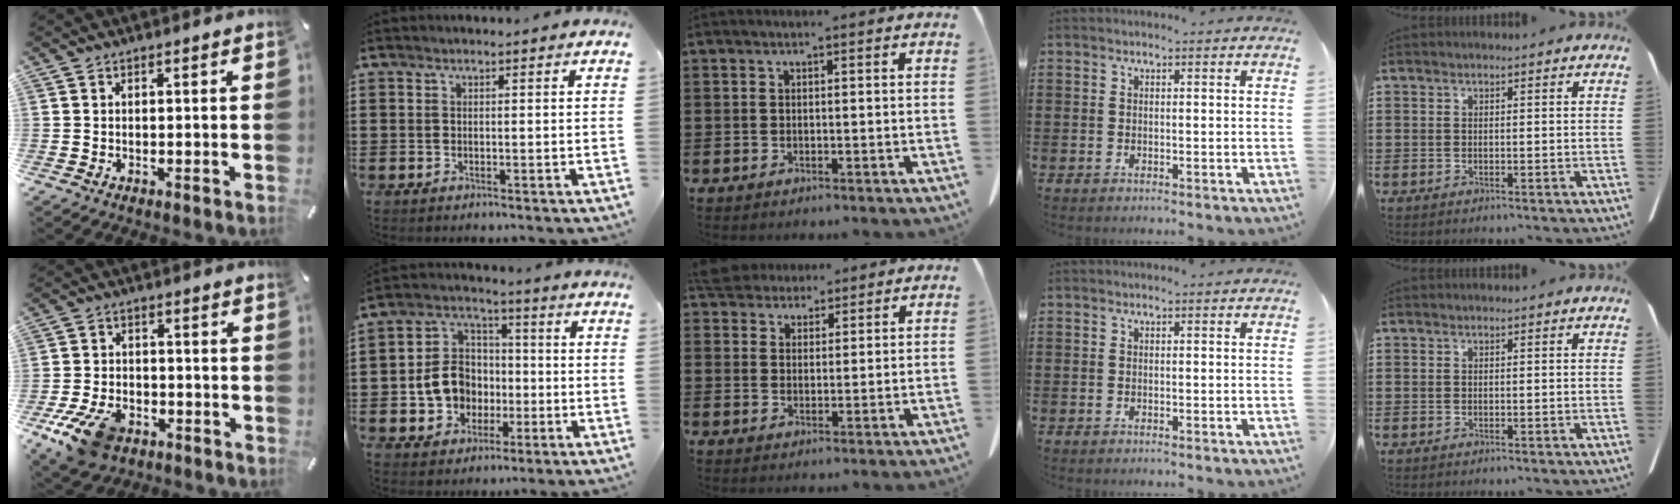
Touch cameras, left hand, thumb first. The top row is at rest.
{"thumb": {"total": 11.1, "force": [-6.1, 7.0, 6.2], "torque": [-0.118, 0.028, -0.110]}, "index": {"total": 9.1, "force": [-1.5, 8.1, 3.9], "torque": [-0.110, 0.023, -0.023]}, "middle": {"total": 5.0, "force": [4.6, 1.6, 0.8], "torque": [-0.036, -0.008, 0.088]}}